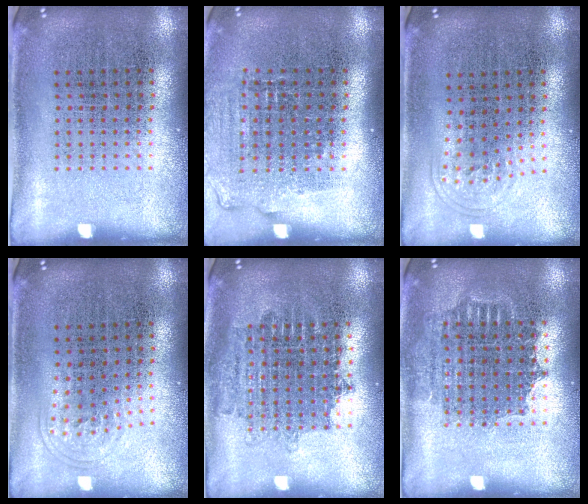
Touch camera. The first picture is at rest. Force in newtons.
{"total": 1.1, "press": 1.1, "slide": 0.4}
{"total": 1.0, "press": 0.7, "slide": 0.7}
{"total": 1.0, "press": 0.7, "slide": 0.7}
{"total": 1.8, "press": 1.5, "slide": 1.0}
{"total": 1.4, "press": 1.2, "slide": 0.7}